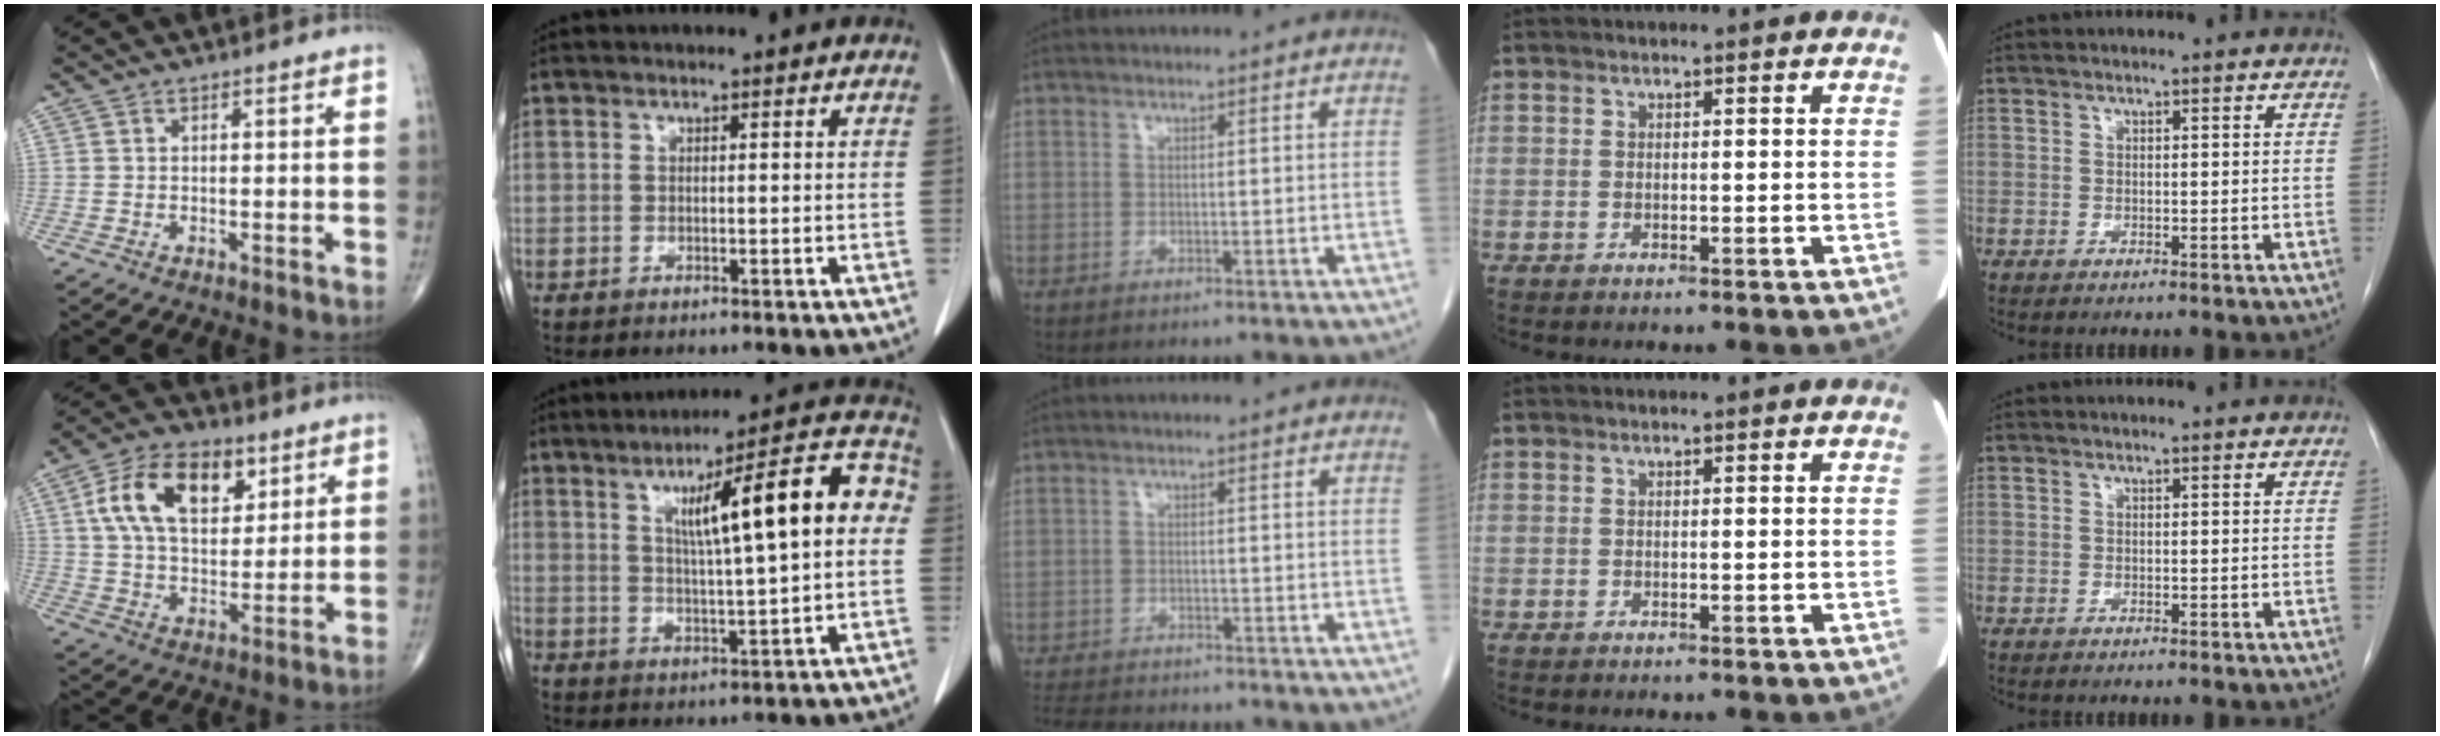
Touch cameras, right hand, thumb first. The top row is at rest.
{"thumb": {"total": 15.8, "force": [5.9, 9.2, 11.3], "torque": [-0.172, -0.008, 0.104]}, "index": {"total": 15.8, "force": [3.2, 1.9, 15.4], "torque": [-0.216, 0.034, 0.044]}, "middle": {"total": 9.5, "force": [-8.6, 2.2, 3.6], "torque": [-0.065, -0.008, -0.124]}}